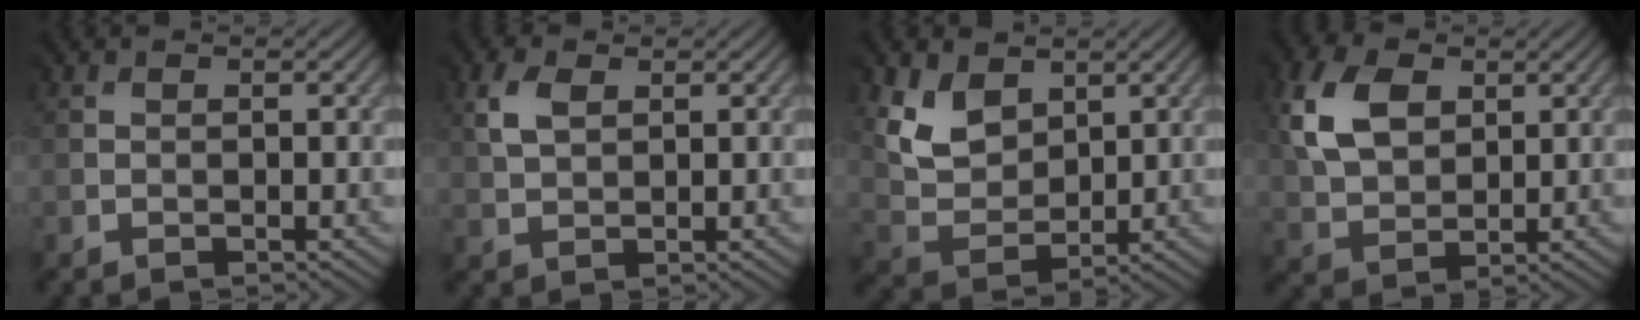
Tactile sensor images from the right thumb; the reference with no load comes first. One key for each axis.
{"total": 2.7, "fx": 1.7, "fy": 1.7, "fz": 1.4, "tx": -0.046, "ty": 0.005, "tz": 0.029}
{"total": 5.8, "fx": 3.5, "fy": 4.0, "fz": 2.3, "tx": -0.083, "ty": -0.009, "tz": 0.066}
{"total": 7.7, "fx": 3.1, "fy": 5.4, "fz": 4.6, "tx": -0.137, "ty": 0.014, "tz": 0.057}